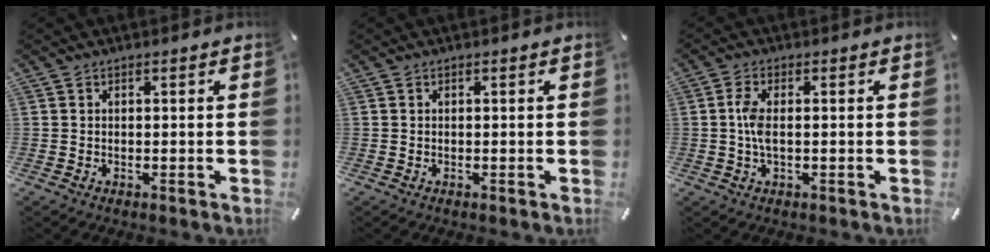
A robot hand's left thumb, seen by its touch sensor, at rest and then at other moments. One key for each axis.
{"total": 0.0}
{"total": 4.4, "fx": 0.0, "fy": 1.6, "fz": 4.1, "tx": -0.091, "ty": -0.003, "tz": -0.004}